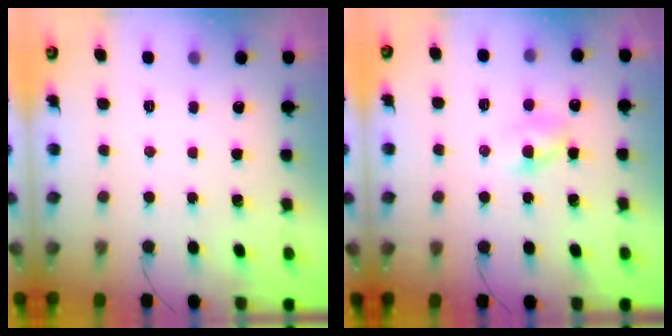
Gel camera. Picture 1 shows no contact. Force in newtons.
{"total": 3.4, "press": 3.2, "slide": 1.2}